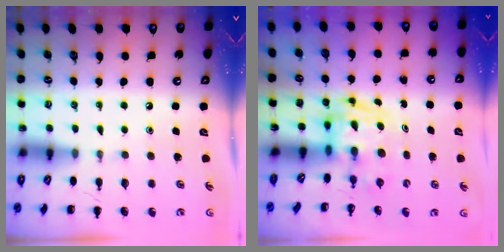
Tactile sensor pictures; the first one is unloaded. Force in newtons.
{"total": 2.7, "press": 2.7, "slide": 0.5}